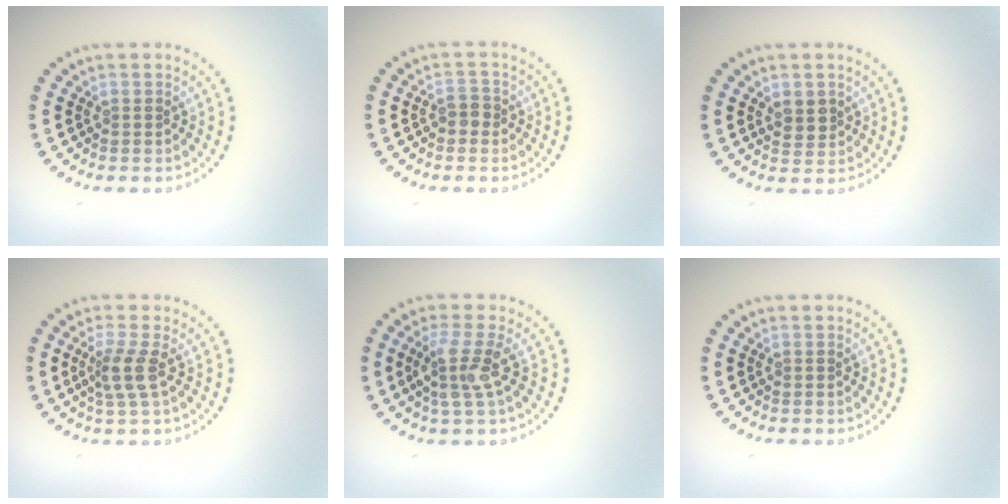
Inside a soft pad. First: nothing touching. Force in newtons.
{"total": 1.4, "press": 1.4, "slide": 0.5}
{"total": 1.9, "press": 1.8, "slide": 0.6}
{"total": 2.5, "press": 1.9, "slide": 1.6}
{"total": 3.1, "press": 2.6, "slide": 1.6}
{"total": 0.0}